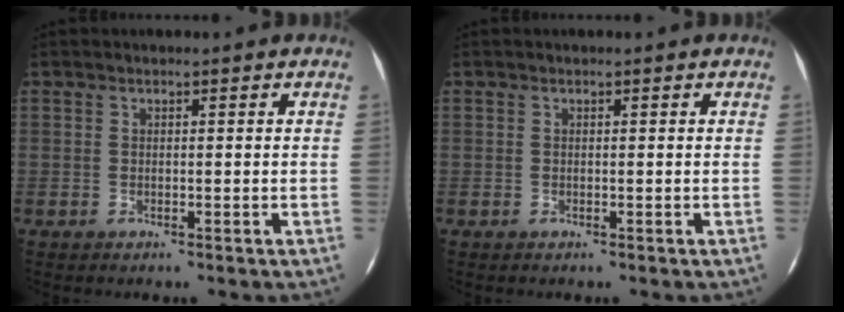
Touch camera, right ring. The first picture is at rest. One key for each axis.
{"total": 0.0}